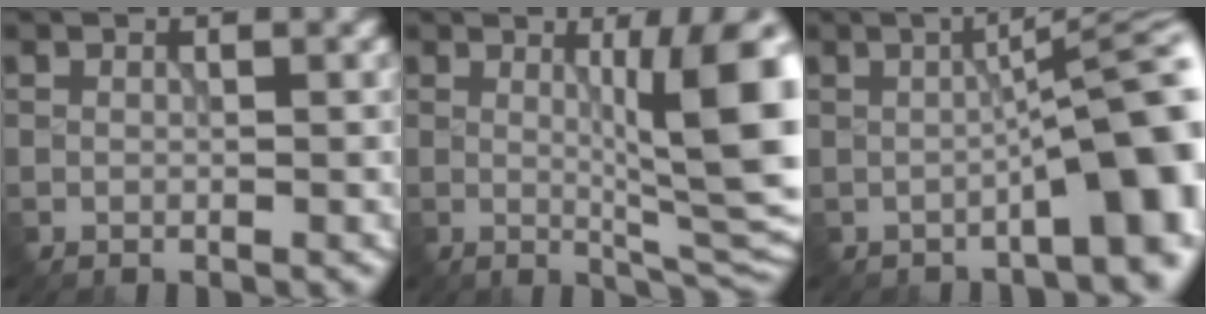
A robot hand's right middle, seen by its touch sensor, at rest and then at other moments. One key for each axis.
{"total": 9.8, "fx": 1.5, "fy": 2.1, "fz": 9.4, "tx": -0.116, "ty": -0.003, "tz": 0.029}
{"total": 10.3, "fx": -1.7, "fy": 2.8, "fz": 9.8, "tx": -0.098, "ty": 0.014, "tz": -0.026}